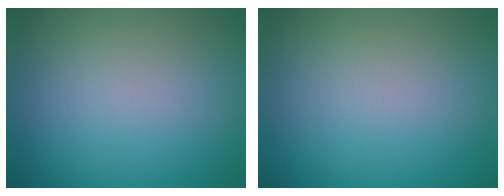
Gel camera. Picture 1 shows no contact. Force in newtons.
{"total": 0.0}